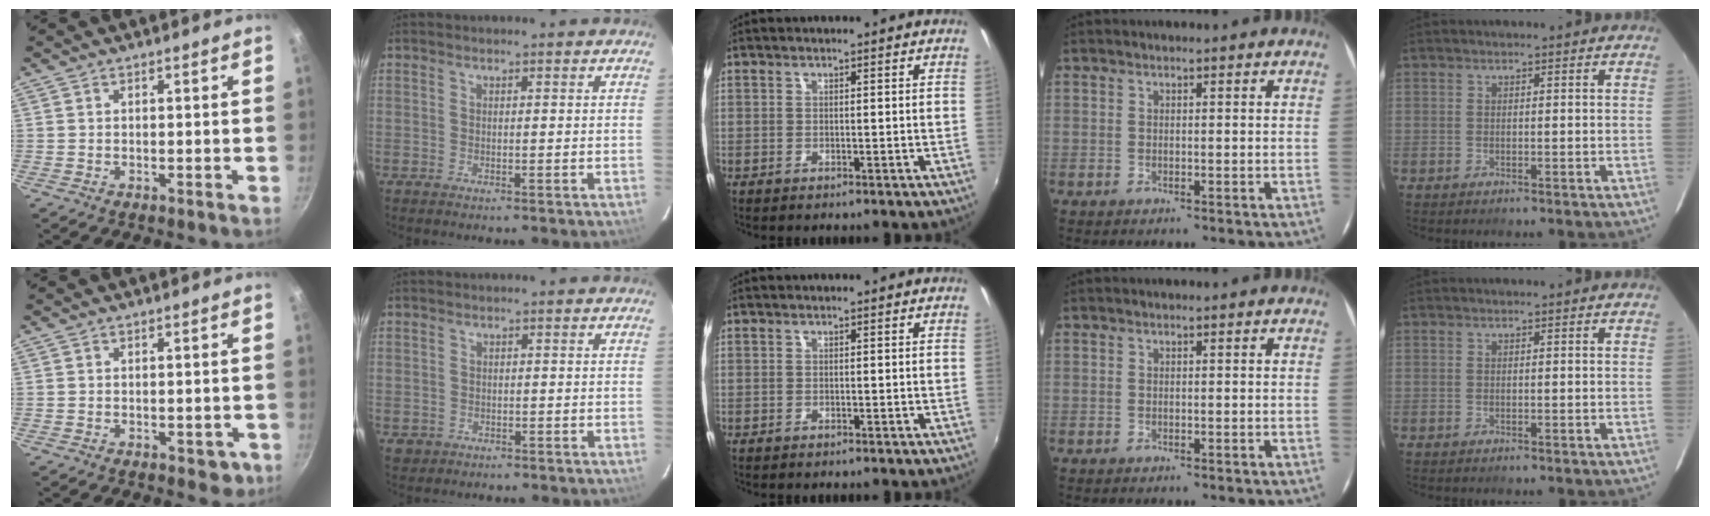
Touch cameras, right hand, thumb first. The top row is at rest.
{"thumb": {"total": 3.2, "force": [-1.2, 1.8, 2.2], "torque": [-0.012, 0.006, -0.009]}, "index": {"total": 2.0, "force": [-0.5, 1.9, 0.3], "torque": [-0.009, 0.000, -0.004]}}